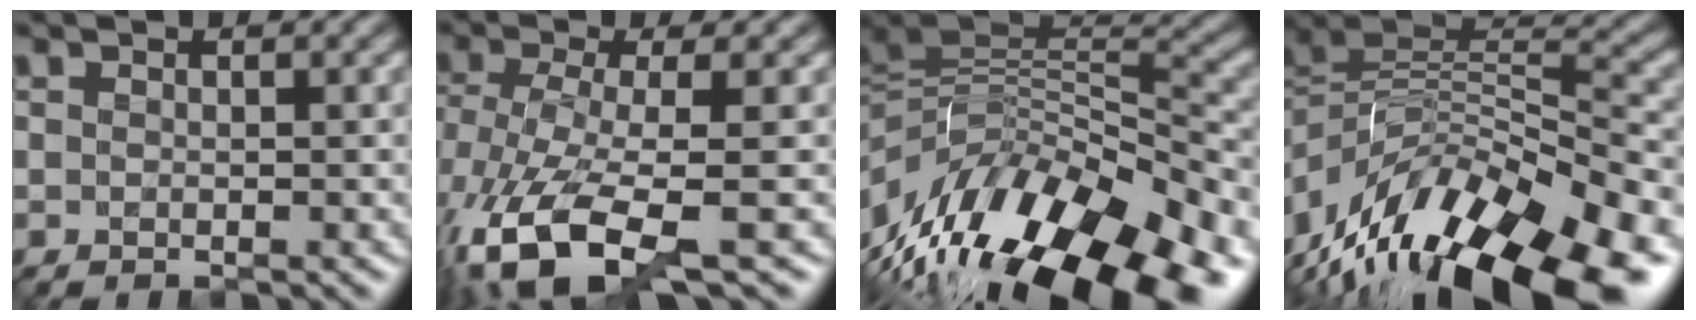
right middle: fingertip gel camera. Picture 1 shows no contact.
{"total": 7.9, "force": [-3.9, 2.4, 6.4], "torque": [-0.145, -0.009, -0.077]}
{"total": 15.5, "force": [-6.4, 7.0, 12.2], "torque": [-0.229, -0.005, -0.099]}
{"total": 14.3, "force": [-8.4, 5.9, 10.0], "torque": [-0.189, 0.016, -0.141]}